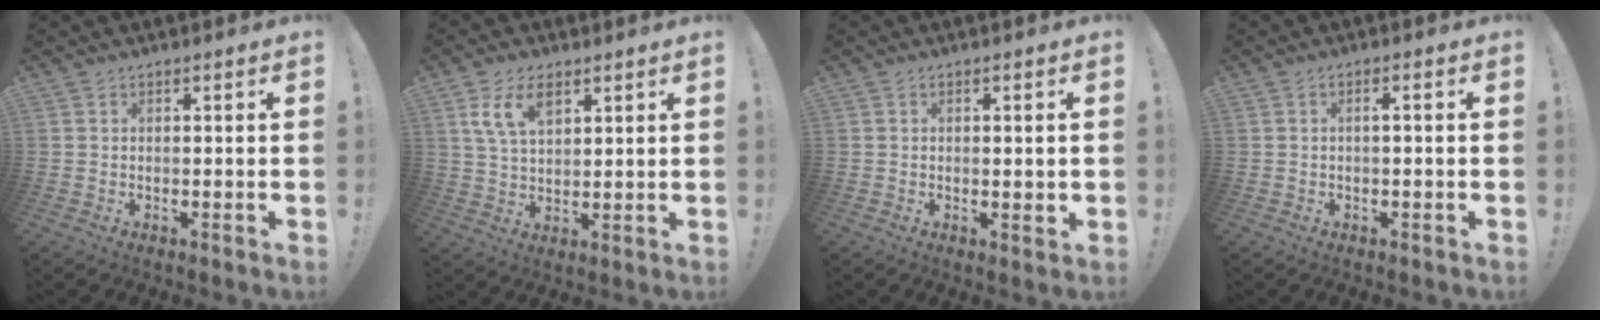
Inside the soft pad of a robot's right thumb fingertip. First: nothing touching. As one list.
[{"total": 9.7, "force": [5.2, 5.3, 6.1], "torque": [-0.106, -0.010, 0.100]}, {"total": 2.3, "force": [0.3, 0.3, 2.3], "torque": [-0.030, -0.005, 0.003]}, {"total": 1.6, "force": [-0.5, -0.1, 1.5], "torque": [-0.033, 0.003, -0.010]}]